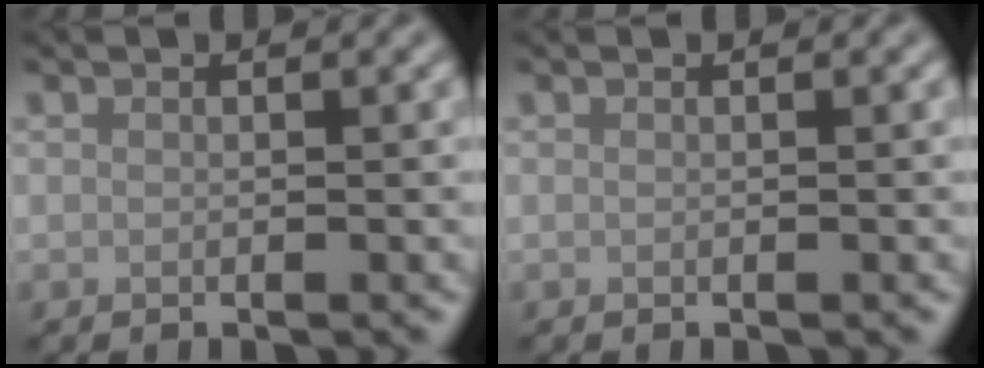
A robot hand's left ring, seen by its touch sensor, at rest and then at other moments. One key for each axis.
{"total": 0.0}